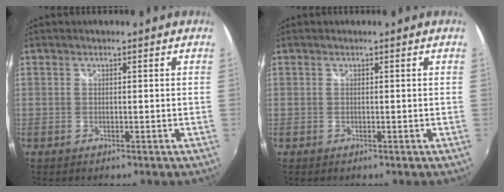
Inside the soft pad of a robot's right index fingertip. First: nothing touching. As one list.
[{"total": 0.0}]